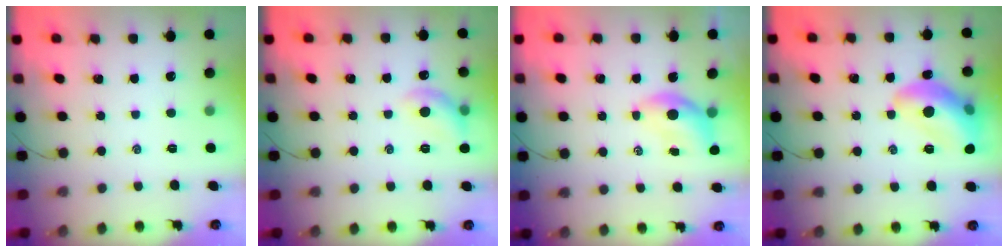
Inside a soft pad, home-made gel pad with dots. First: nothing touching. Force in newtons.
{"total": 8.0, "press": 7.9, "slide": 1.0}
{"total": 5.6, "press": 5.5, "slide": 0.9}
{"total": 15.5, "press": 15.4, "slide": 1.6}